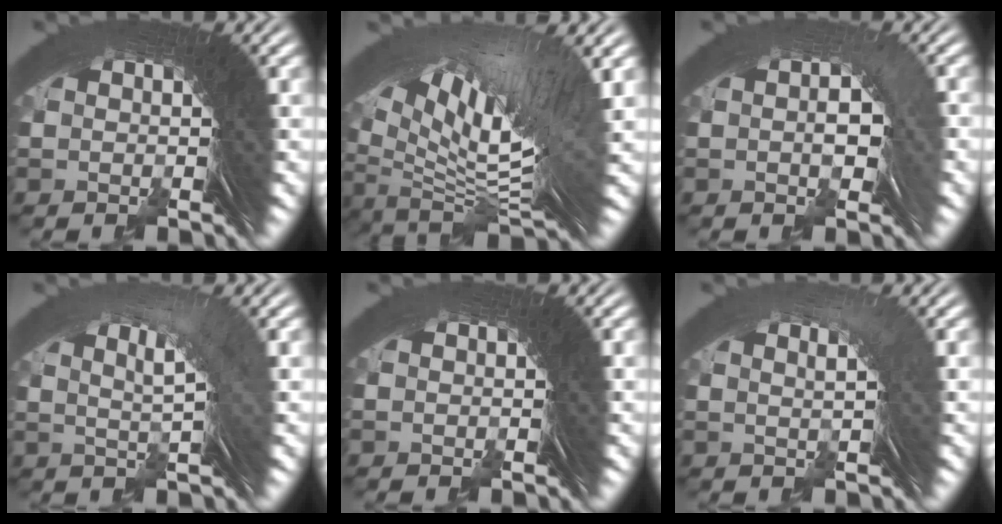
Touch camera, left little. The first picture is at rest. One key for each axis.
{"total": 11.7, "fx": 2.0, "fy": 5.0, "fz": 10.4, "tx": -0.160, "ty": -0.011, "tz": 0.048}
{"total": 1.6, "fx": 0.1, "fy": 0.4, "fz": 1.6, "tx": -0.031, "ty": 0.006, "tz": 0.004}
{"total": 3.1, "fx": 1.6, "fy": -0.9, "fz": 2.5, "tx": -0.019, "ty": 0.019, "tz": 0.025}
{"total": 0.0}
{"total": 1.8, "fx": 0.7, "fy": -1.2, "fz": 1.1, "tx": -0.001, "ty": 0.015, "tz": 0.010}